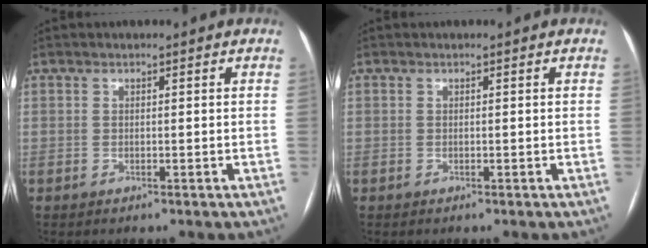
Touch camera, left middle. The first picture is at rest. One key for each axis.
{"total": 0.0}